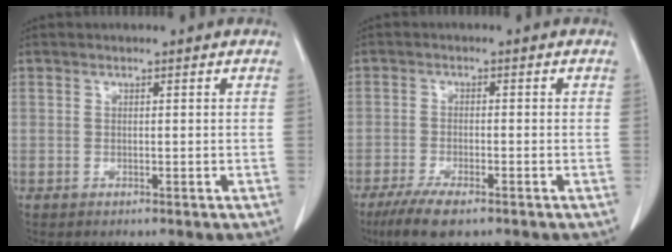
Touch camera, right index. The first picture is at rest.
{"total": 6.4, "force": [-4.4, 1.5, 4.3], "torque": [-0.080, -0.015, -0.075]}